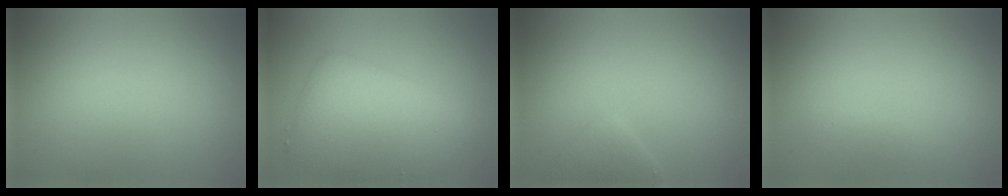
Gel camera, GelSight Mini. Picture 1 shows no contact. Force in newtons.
{"total": 6.5, "press": 6.5, "slide": 0.1}
{"total": 2.1, "press": 2.1, "slide": 0.1}
{"total": 0.9, "press": 0.9, "slide": 0.0}